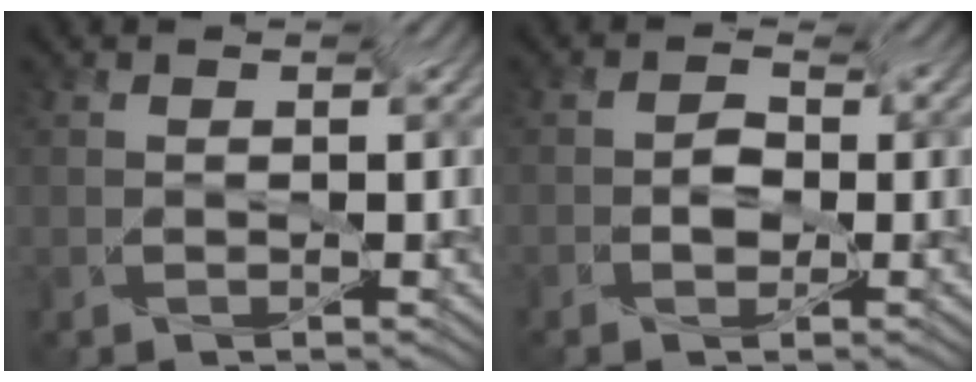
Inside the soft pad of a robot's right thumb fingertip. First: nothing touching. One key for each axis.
{"total": 2.0, "fx": -1.8, "fy": 0.9, "fz": 0.2, "tx": -0.013, "ty": -0.004, "tz": -0.037}